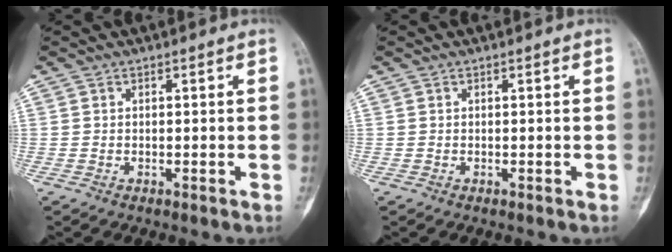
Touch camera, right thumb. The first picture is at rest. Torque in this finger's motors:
{"motor_torque": [0.00, 0.00, 0.01, -0.01, 0.00]}